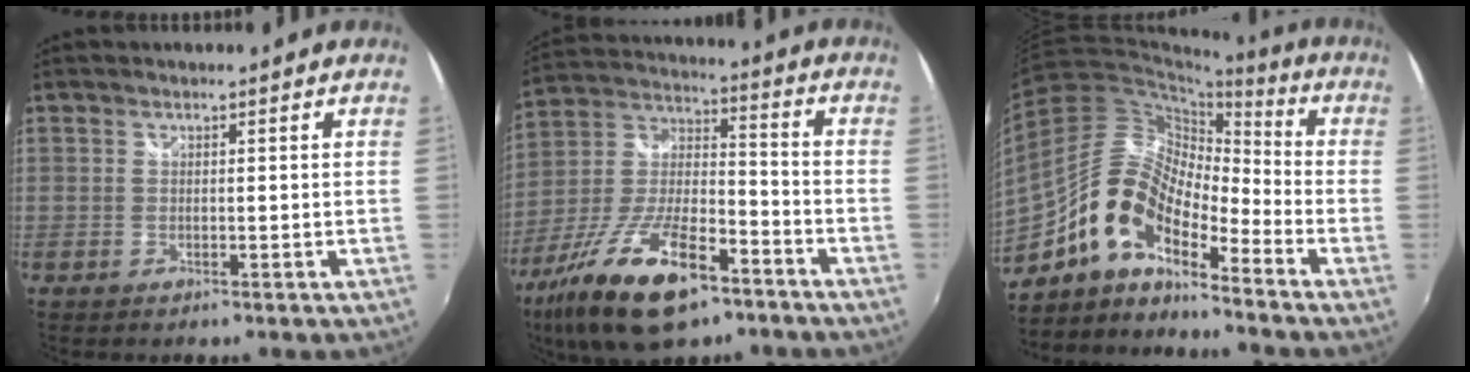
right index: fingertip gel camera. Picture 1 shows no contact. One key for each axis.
{"total": 21.3, "fx": -12.6, "fy": 8.0, "fz": 15.3, "tx": -0.312, "ty": -0.029, "tz": -0.225}
{"total": 13.2, "fx": -8.0, "fy": 5.1, "fz": 9.1, "tx": -0.170, "ty": 0.021, "tz": -0.167}